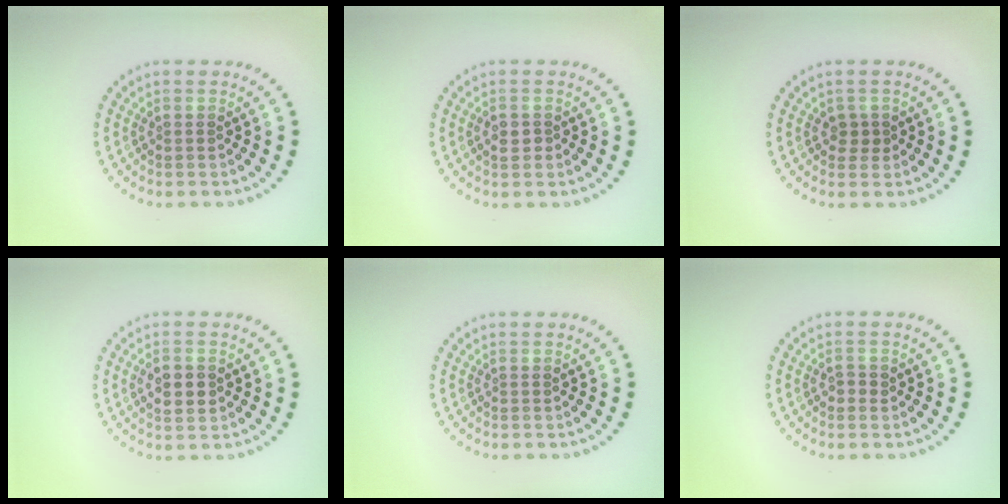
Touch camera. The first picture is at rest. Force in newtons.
{"total": 1.2, "press": 1.2, "slide": 0.4}
{"total": 1.3, "press": 1.1, "slide": 0.7}
{"total": 2.4, "press": 2.4, "slide": 0.1}
{"total": 0.0}
{"total": 1.0, "press": 0.9, "slide": 0.3}